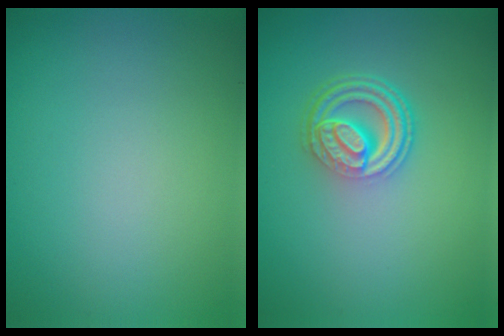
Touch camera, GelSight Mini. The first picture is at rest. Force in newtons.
{"total": 4.5, "press": 3.2, "slide": 3.1}